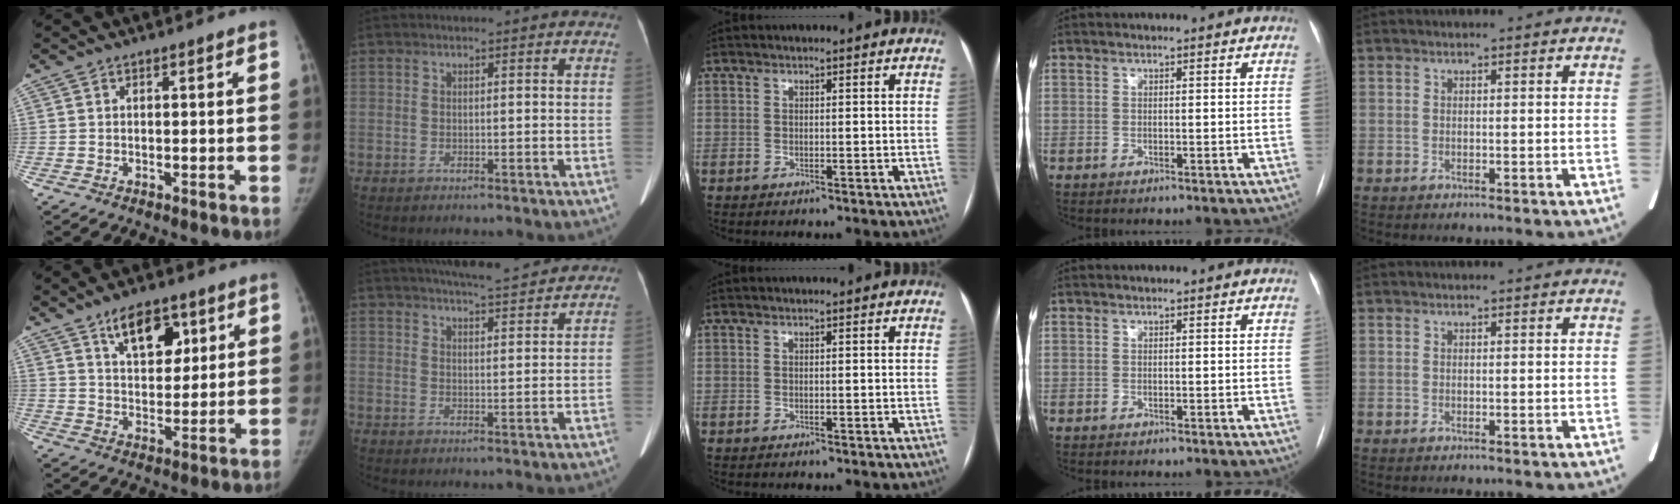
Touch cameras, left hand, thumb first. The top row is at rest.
{"thumb": {"total": 10.2, "force": [5.5, 5.6, 6.5], "torque": [-0.066, -0.036, 0.092]}, "index": {"total": 11.8, "force": [10.8, 1.3, 4.7], "torque": [-0.074, 0.012, 0.150]}}